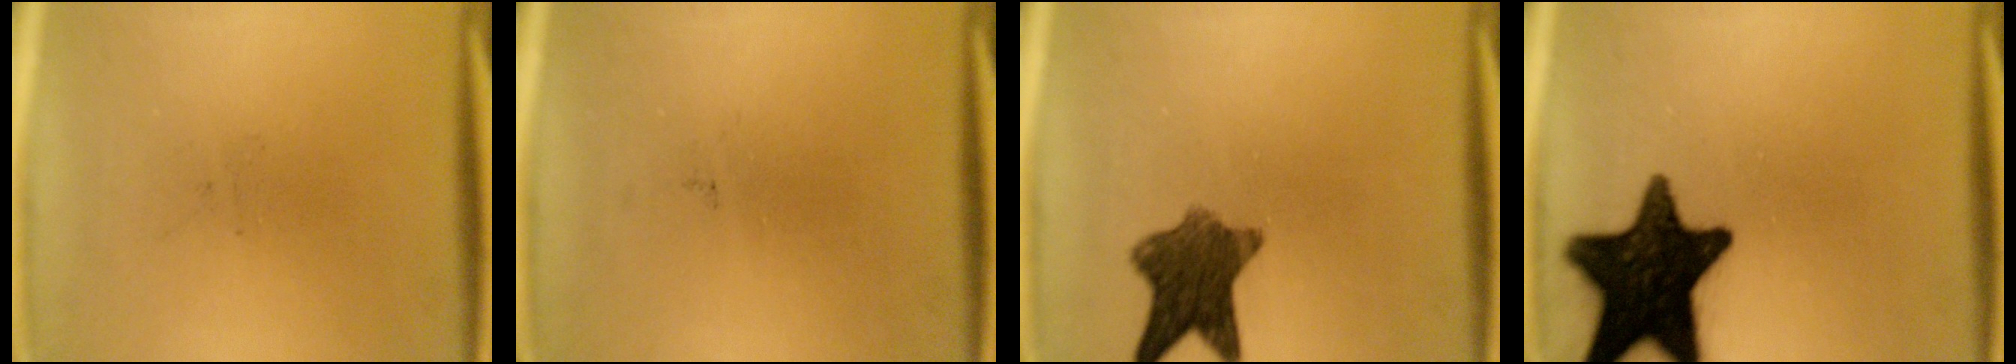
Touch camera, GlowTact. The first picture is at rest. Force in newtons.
{"total": 0.0}
{"total": 8.5}
{"total": 18.0}